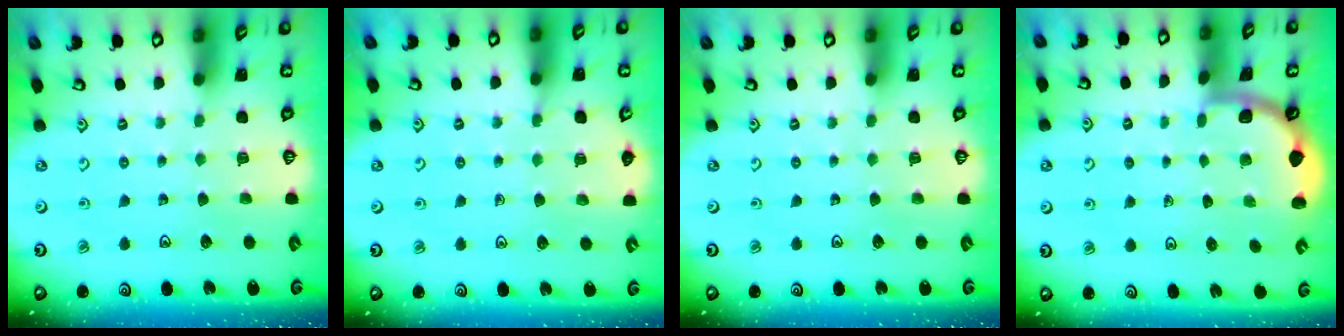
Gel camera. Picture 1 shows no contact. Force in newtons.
{"total": 5.6, "press": 5.3, "slide": 1.9}
{"total": 0.0}
{"total": 1.9, "press": 1.9, "slide": 0.0}